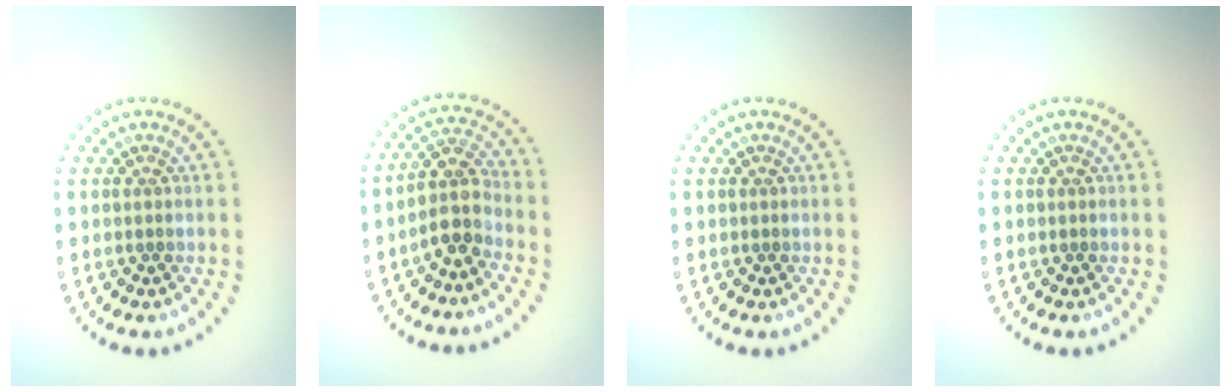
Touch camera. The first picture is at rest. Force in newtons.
{"total": 3.2, "press": 2.8, "slide": 1.7}
{"total": 0.0}
{"total": 0.0}